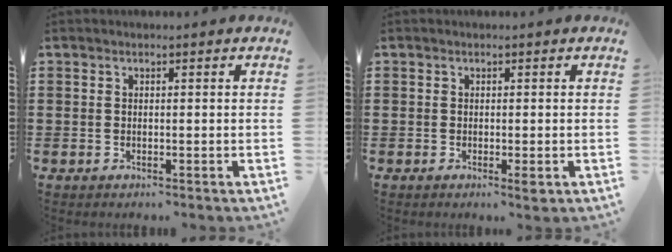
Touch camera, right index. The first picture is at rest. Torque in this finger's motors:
{"motor_torque": [0.65, 1.42, -0.01, -0.03]}